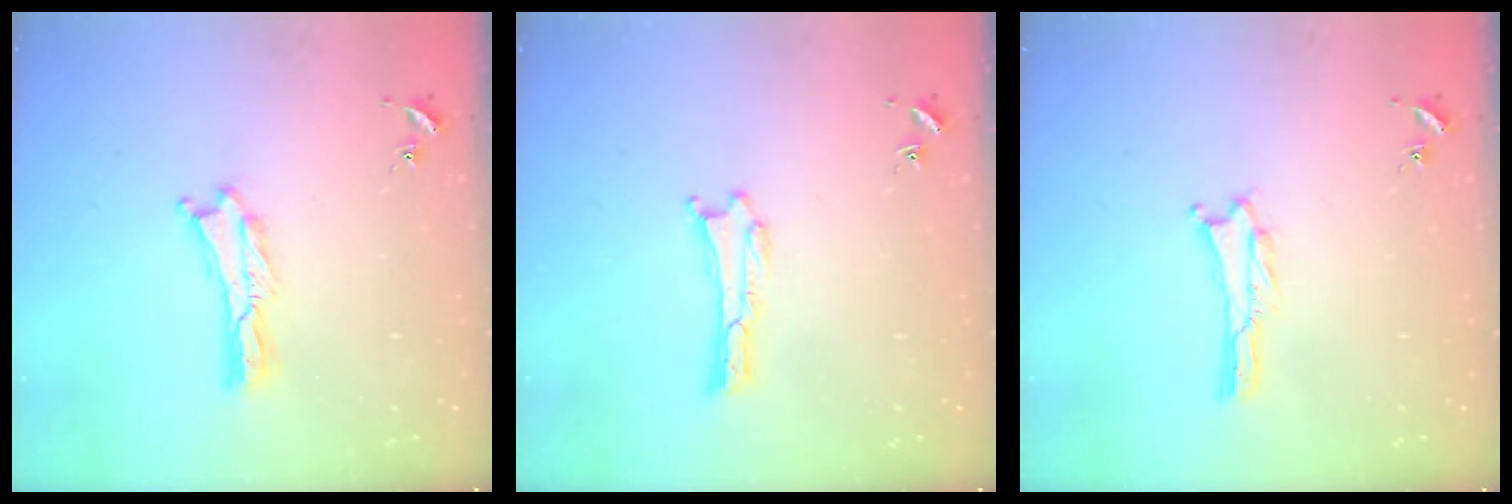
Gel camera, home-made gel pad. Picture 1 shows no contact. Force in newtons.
{"total": 0.0}
{"total": 0.0}